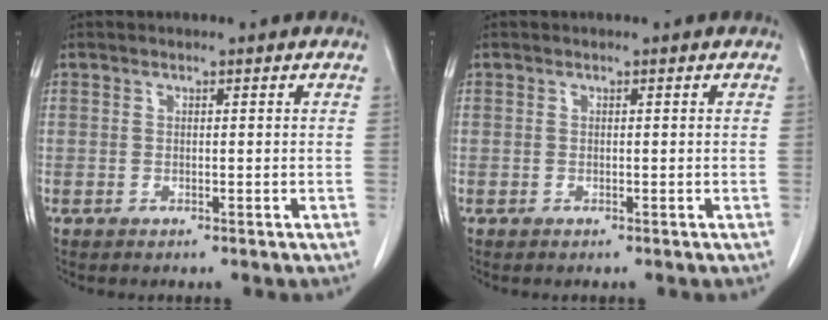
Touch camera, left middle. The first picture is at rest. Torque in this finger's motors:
{"motor_torque": [0.00, 0.00, 0.00, 0.00]}